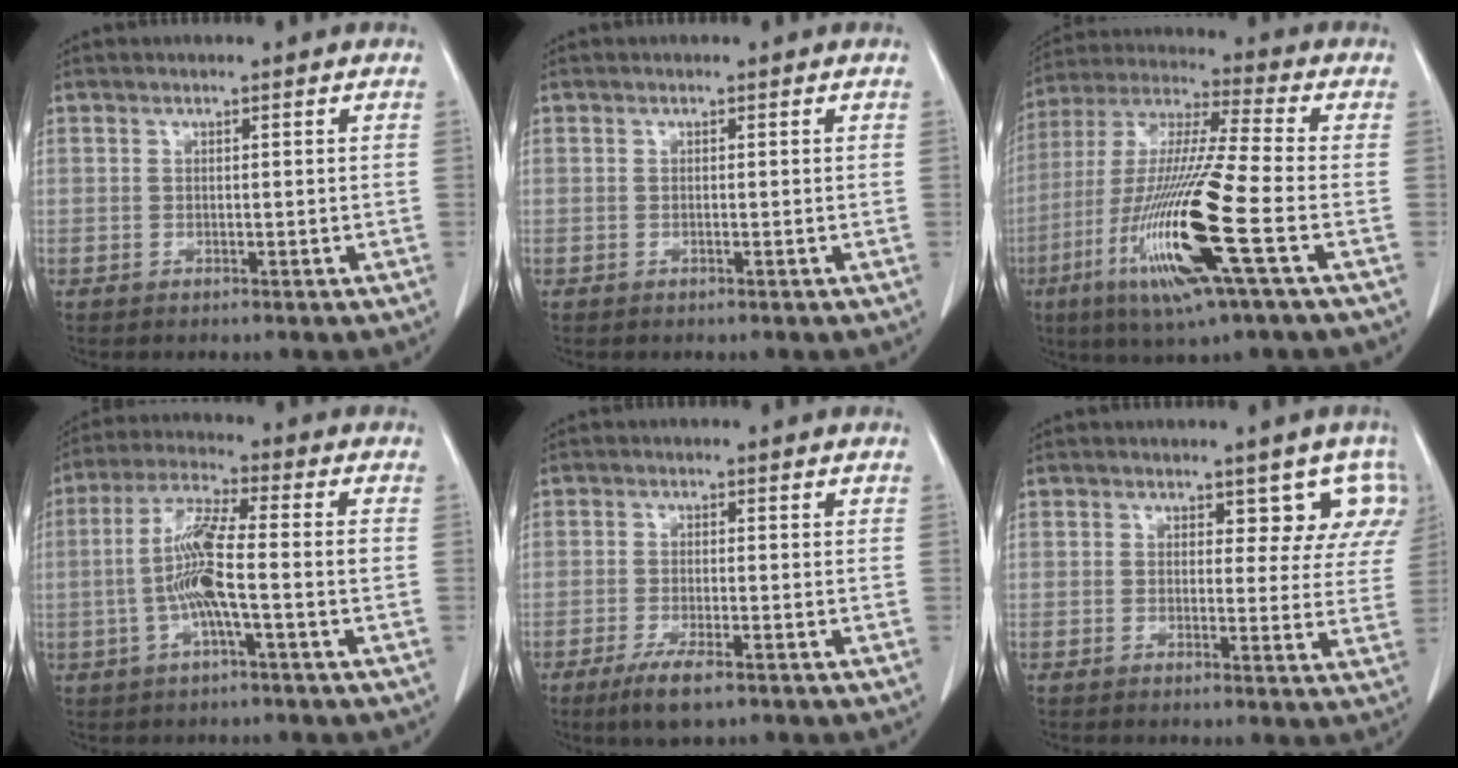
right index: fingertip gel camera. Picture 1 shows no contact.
{"total": 0.0}
{"total": 19.2, "force": [-6.7, 0.2, 18.0], "torque": [-0.388, -0.032, -0.132]}
{"total": 8.8, "force": [-1.6, 0.7, 8.7], "torque": [-0.178, 0.011, -0.037]}
{"total": 4.8, "force": [-3.0, 0.7, 3.6], "torque": [-0.072, -0.011, -0.052]}
{"total": 6.1, "force": [4.2, 3.6, 2.5], "torque": [0.000, -0.003, 0.025]}